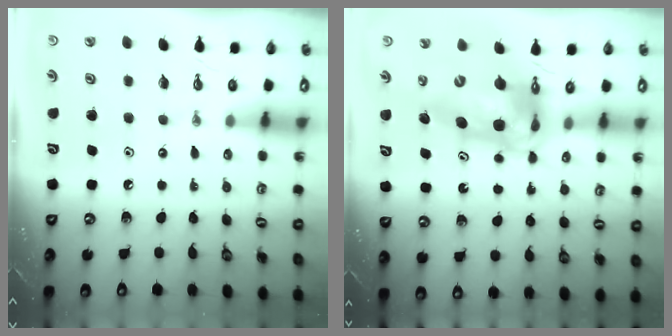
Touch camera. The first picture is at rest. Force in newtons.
{"total": 14.3, "press": 14.3, "slide": 1.2}